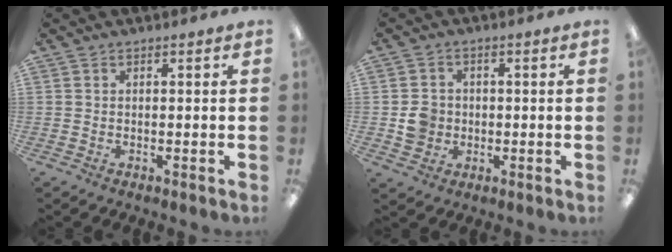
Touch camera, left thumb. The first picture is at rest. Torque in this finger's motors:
{"motor_torque": [-0.03, 0.08, 0.04, -0.02, 0.01]}